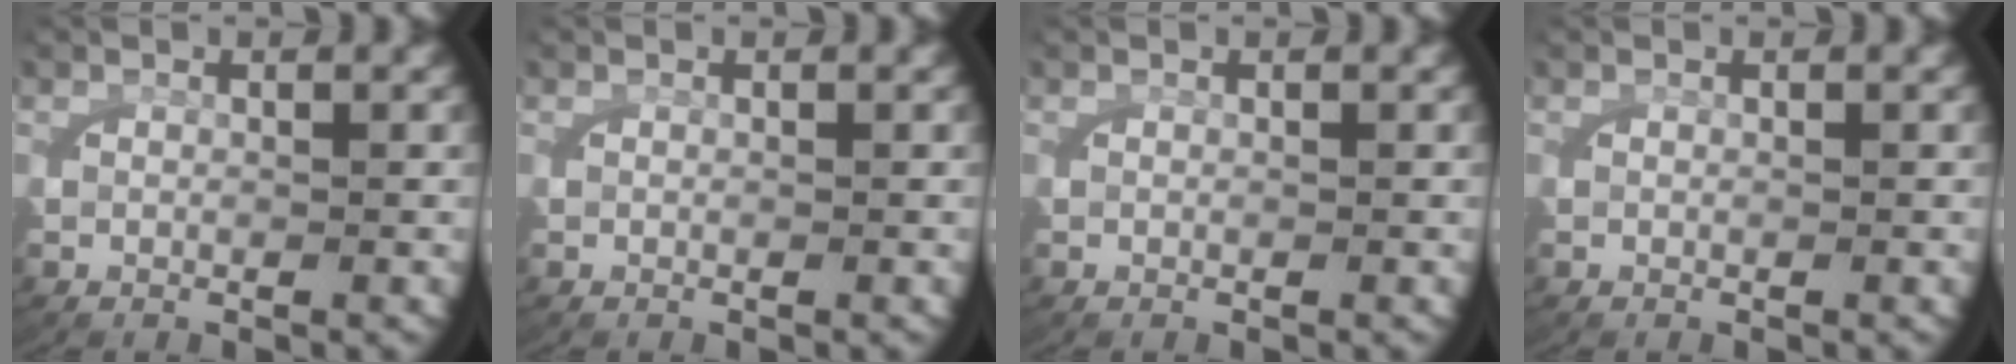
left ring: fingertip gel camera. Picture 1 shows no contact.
{"total": 0.0}
{"total": 0.0}
{"total": 0.0}